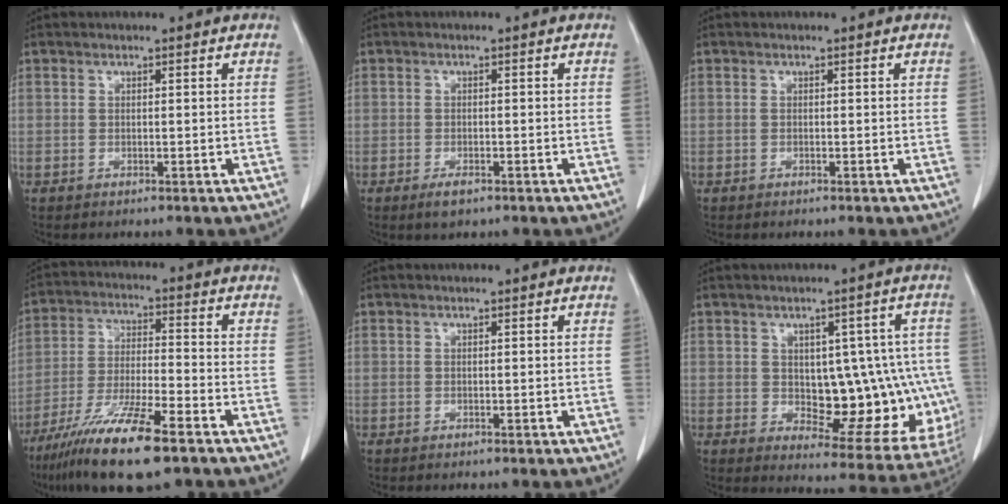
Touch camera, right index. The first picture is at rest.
{"total": 2.0, "force": [-1.3, 0.9, 1.3], "torque": [-0.025, -0.001, -0.017]}
{"total": 0.0}
{"total": 14.5, "force": [-9.4, 1.6, 10.9], "torque": [-0.218, -0.037, -0.170]}
{"total": 0.0}
{"total": 15.2, "force": [-0.5, 7.7, 13.1], "torque": [-0.134, 0.016, 0.016]}